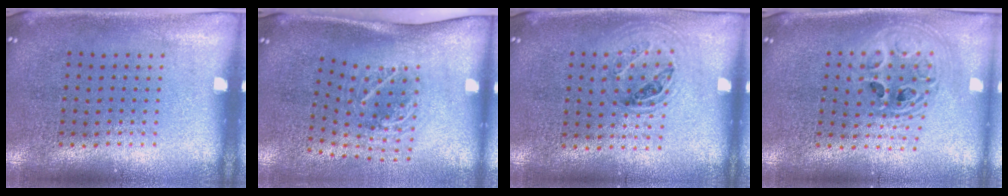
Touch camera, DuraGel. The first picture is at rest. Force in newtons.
{"total": 1.9, "press": 1.2, "slide": 1.5}
{"total": 1.0, "press": 0.9, "slide": 0.3}
{"total": 2.1, "press": 1.7, "slide": 1.2}